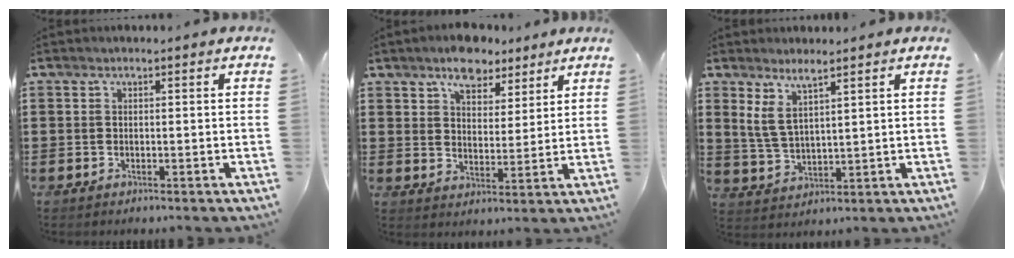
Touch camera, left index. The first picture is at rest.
{"total": 6.6, "force": [5.4, 3.1, 2.2], "torque": [-0.040, -0.009, 0.095]}
{"total": 4.7, "force": [3.1, 1.5, 3.3], "torque": [-0.080, -0.002, 0.052]}